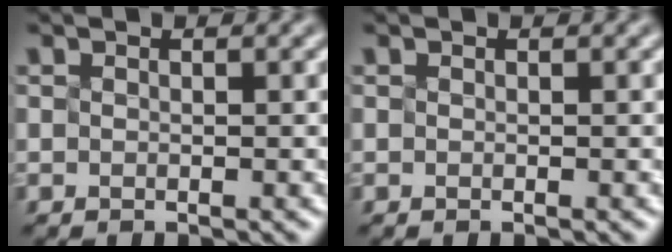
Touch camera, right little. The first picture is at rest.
{"total": 0.0}